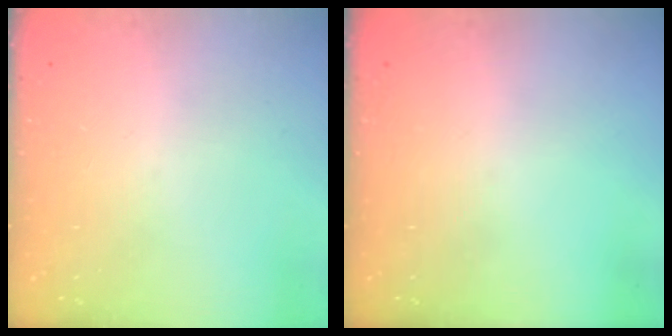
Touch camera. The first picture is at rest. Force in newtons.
{"total": 0.0}